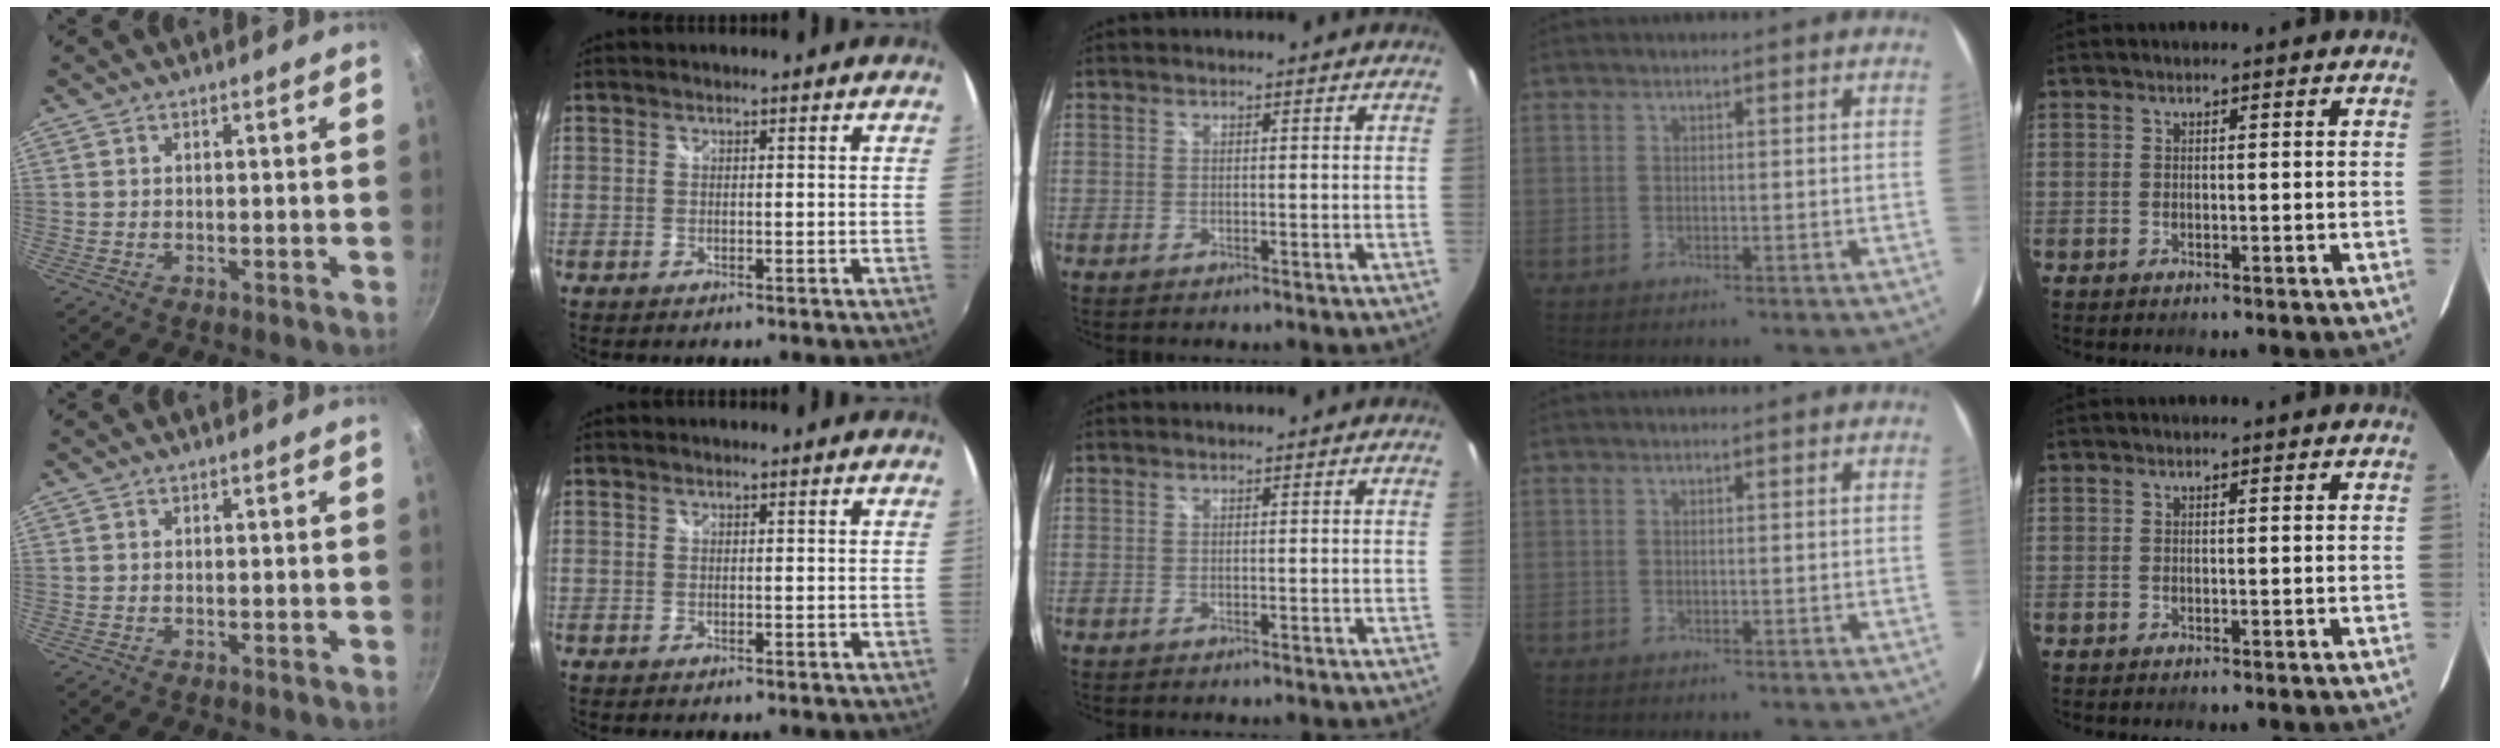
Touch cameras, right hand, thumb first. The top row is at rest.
{}